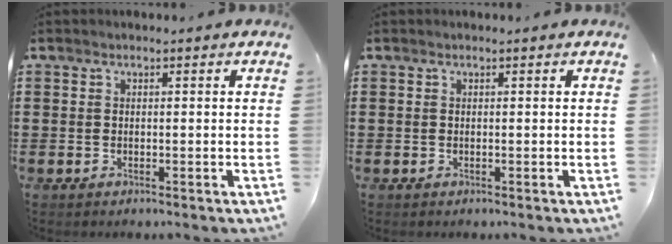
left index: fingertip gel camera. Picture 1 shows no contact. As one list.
[{"total": 0.0}]